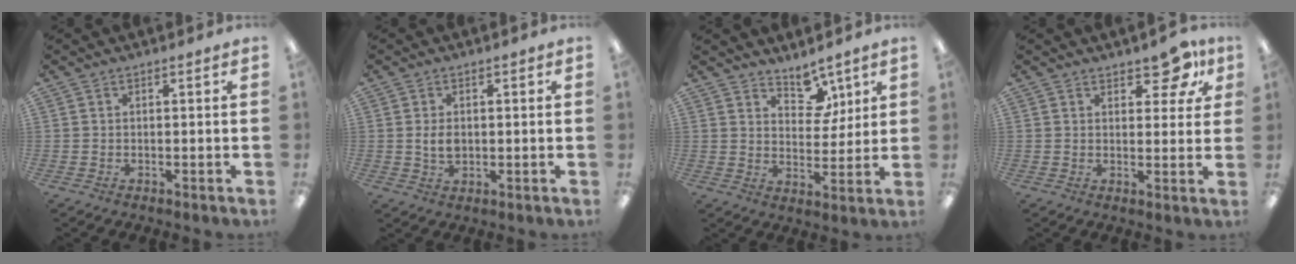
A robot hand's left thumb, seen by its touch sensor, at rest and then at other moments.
{"total": 3.3, "force": [0.2, 2.3, 2.4], "torque": [-0.046, 0.000, -0.001]}
{"total": 7.6, "force": [5.9, 4.2, 2.2], "torque": [-0.020, -0.039, 0.105]}
{"total": 7.9, "force": [5.1, 4.1, 4.5], "torque": [-0.035, -0.029, 0.083]}